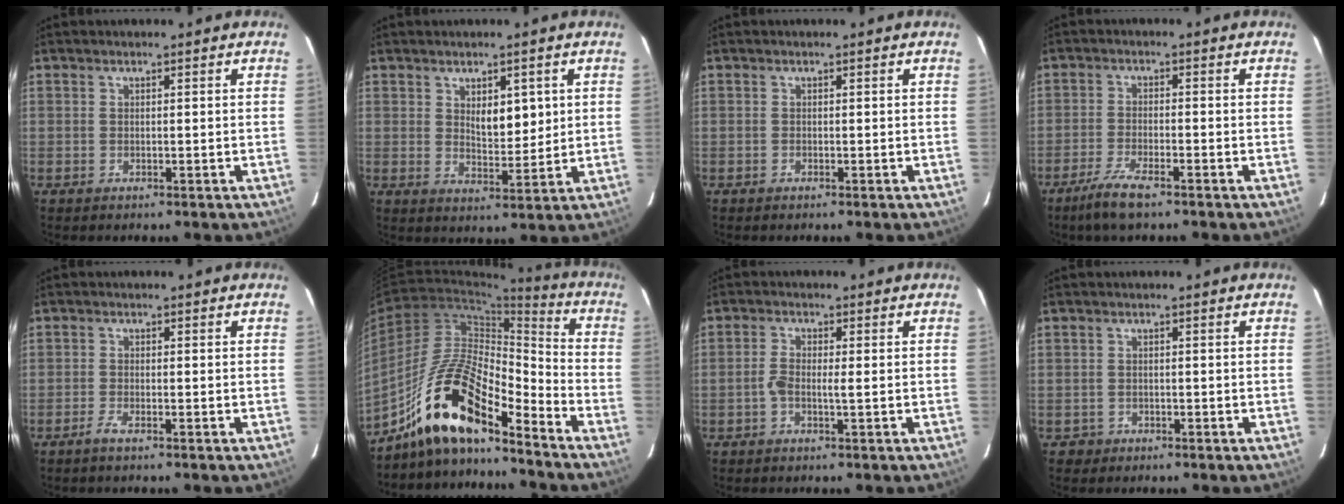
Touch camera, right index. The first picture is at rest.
{"total": 5.1, "force": [1.7, 2.3, 4.2], "torque": [-0.066, -0.005, 0.033]}
{"total": 0.0}
{"total": 5.3, "force": [-3.8, 0.6, 3.5], "torque": [-0.077, -0.011, -0.070]}
{"total": 1.4, "force": [-1.1, 0.0, 0.9], "torque": [-0.023, -0.002, -0.023]}
{"total": 14.7, "force": [-10.8, 3.4, 9.4], "torque": [-0.179, 0.026, -0.191]}
{"total": 2.7, "force": [-0.5, 0.5, 2.6], "torque": [-0.055, 0.008, -0.010]}
{"total": 1.6, "force": [-0.8, 1.3, -0.3], "torque": [-0.001, 0.007, -0.015]}